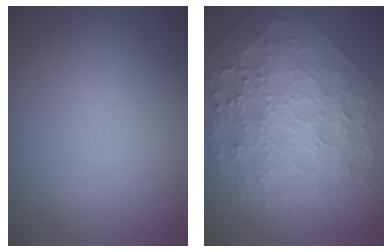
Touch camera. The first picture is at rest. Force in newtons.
{"total": 8.3, "press": 6.2, "slide": 5.5}